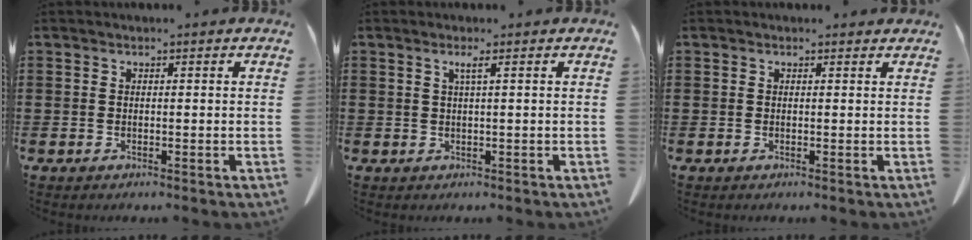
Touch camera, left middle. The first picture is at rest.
{"total": 1.4, "force": [0.5, -0.2, 1.3], "torque": [-0.026, -0.001, 0.007]}
{"total": 0.0}